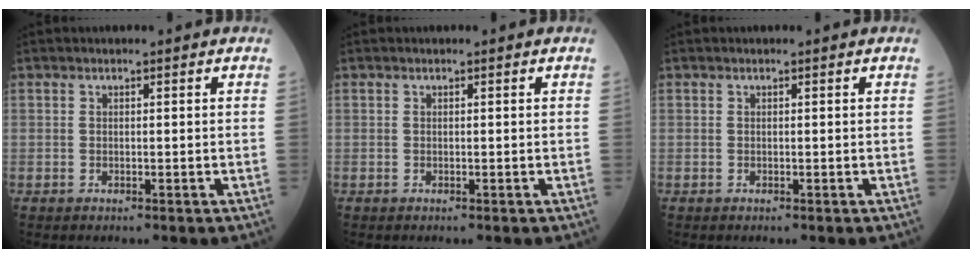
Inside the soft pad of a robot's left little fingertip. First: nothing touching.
{"total": 0.0}
{"total": 0.0}